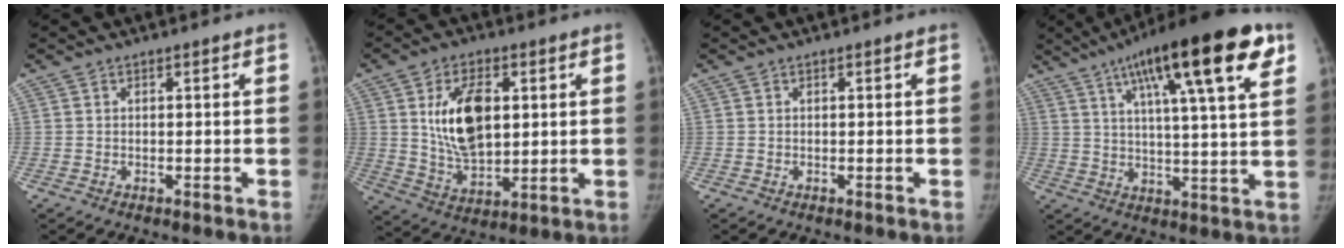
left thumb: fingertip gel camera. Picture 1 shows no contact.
{"total": 13.8, "force": [3.1, 7.9, 11.0], "torque": [-0.169, -0.016, 0.063]}
{"total": 0.0}
{"total": 21.9, "force": [10.8, 4.2, 18.6], "torque": [-0.273, -0.008, 0.161]}